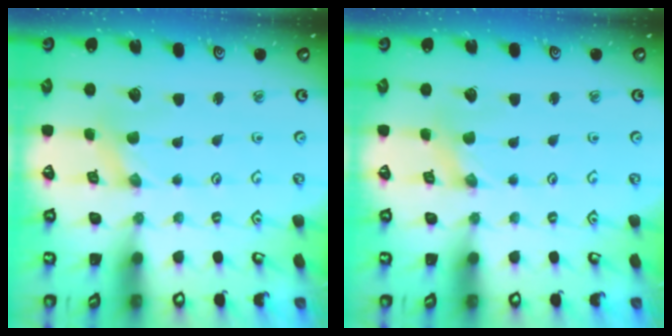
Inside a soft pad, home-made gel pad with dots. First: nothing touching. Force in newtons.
{"total": 0.0}